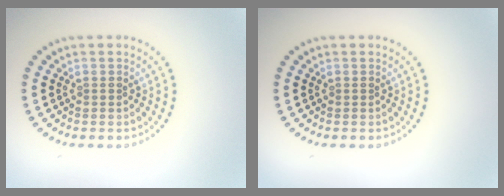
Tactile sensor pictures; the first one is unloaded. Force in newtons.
{"total": 0.0}